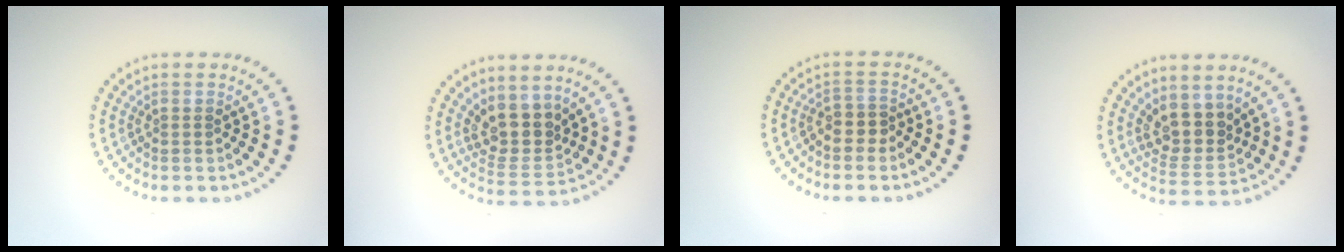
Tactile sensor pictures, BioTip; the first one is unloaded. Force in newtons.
{"total": 3.8, "press": 3.1, "slide": 2.2}
{"total": 1.7, "press": 1.4, "slide": 1.0}
{"total": 3.8, "press": 3.1, "slide": 2.1}